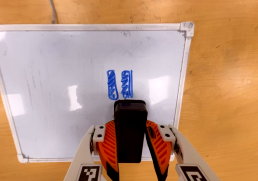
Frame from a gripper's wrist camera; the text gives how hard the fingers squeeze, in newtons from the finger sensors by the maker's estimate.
{"total": 5.6, "left": 4.2, "right": 7.1}